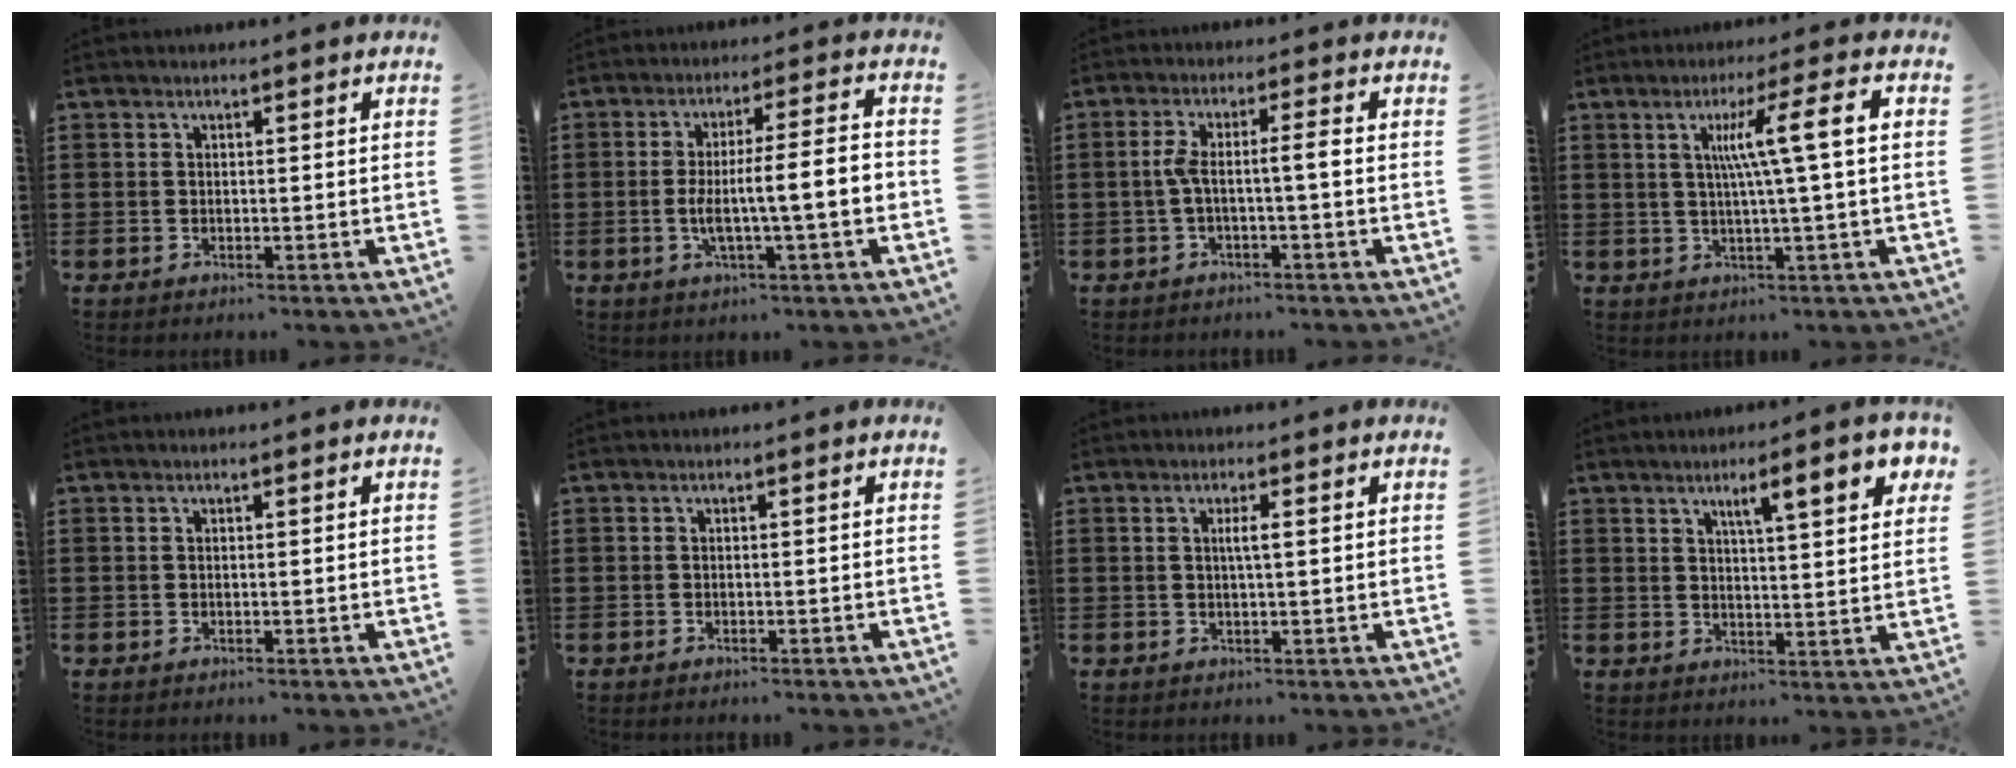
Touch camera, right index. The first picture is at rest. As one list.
[{"total": 9.1, "force": [-1.3, 1.1, 8.9], "torque": [-0.152, -0.004, -0.030]}, {"total": 4.3, "force": [-0.5, 0.3, 4.2], "torque": [-0.087, -0.001, -0.017]}, {"total": 8.5, "force": [1.3, -0.6, 8.3], "torque": [-0.158, 0.003, 0.010]}, {"total": 0.0}, {"total": 0.0}, {"total": 1.9, "force": [0.3, 0.1, 1.8], "torque": [-0.036, 0.000, 0.004]}, {"total": 7.1, "force": [3.9, 1.2, 5.8], "torque": [-0.096, -0.002, 0.058]}]